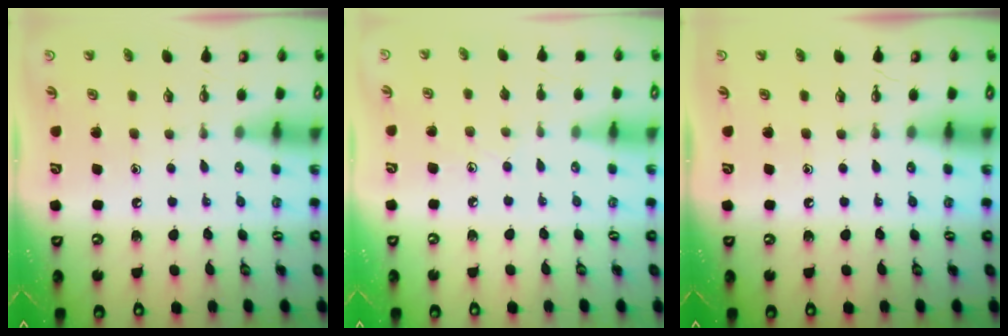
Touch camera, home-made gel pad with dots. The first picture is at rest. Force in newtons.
{"total": 5.0, "press": 5.0, "slide": 0.4}
{"total": 0.0}